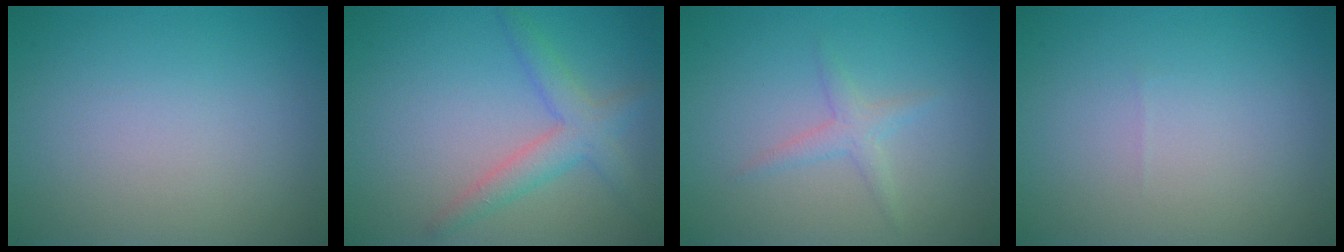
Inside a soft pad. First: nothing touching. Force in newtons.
{"total": 3.2, "press": 3.2, "slide": 0.2}
{"total": 1.6, "press": 1.6, "slide": 0.1}
{"total": 0.0}